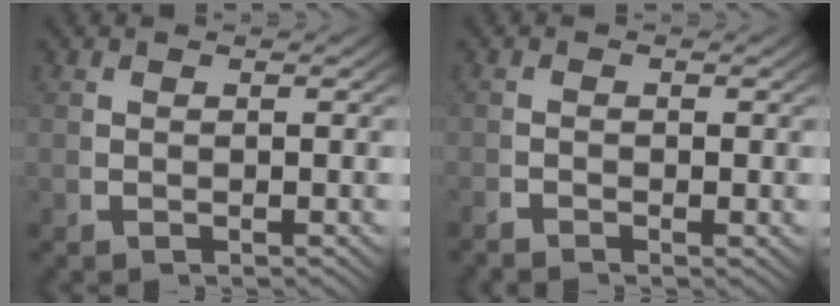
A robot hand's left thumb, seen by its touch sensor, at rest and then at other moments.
{"total": 0.9, "force": [-0.8, 0.1, 0.1], "torque": [0.002, -0.008, -0.019]}